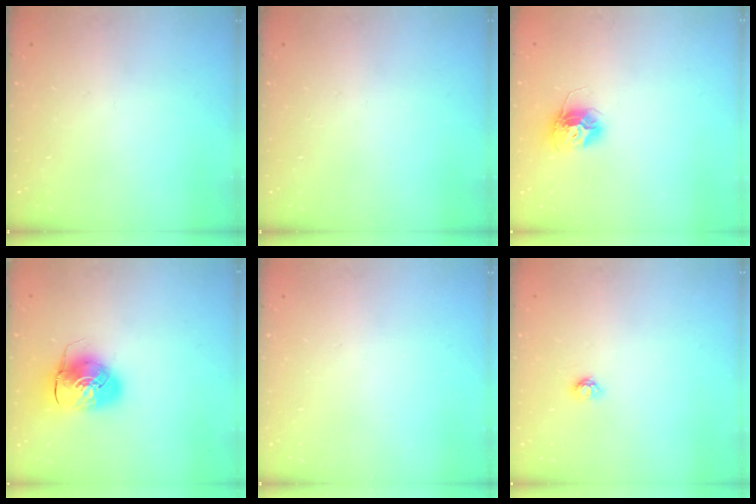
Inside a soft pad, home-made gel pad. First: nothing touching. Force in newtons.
{"total": 0.0}
{"total": 11.4, "press": 11.4, "slide": 0.9}
{"total": 9.6, "press": 9.4, "slide": 1.7}
{"total": 0.0}
{"total": 3.6, "press": 3.5, "slide": 0.3}